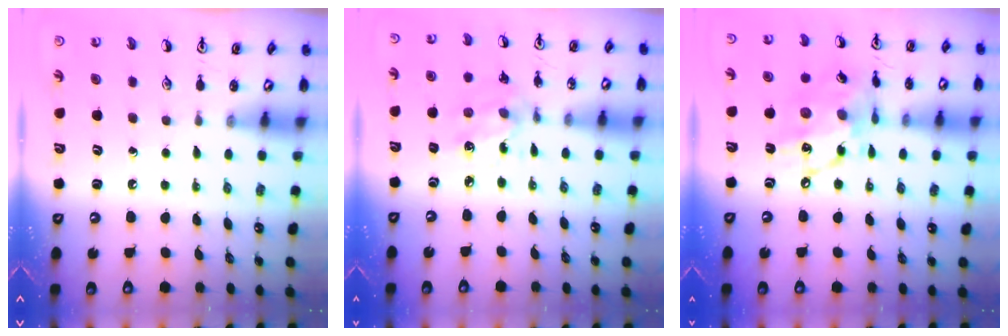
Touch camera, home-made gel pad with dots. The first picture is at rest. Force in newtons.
{"total": 6.1, "press": 6.1, "slide": 0.5}
{"total": 15.1, "press": 15.0, "slide": 0.7}